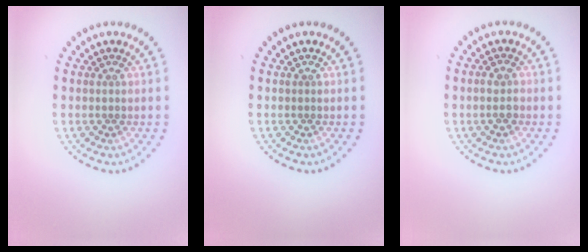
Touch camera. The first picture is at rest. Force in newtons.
{"total": 0.0}
{"total": 1.6, "press": 1.5, "slide": 0.3}